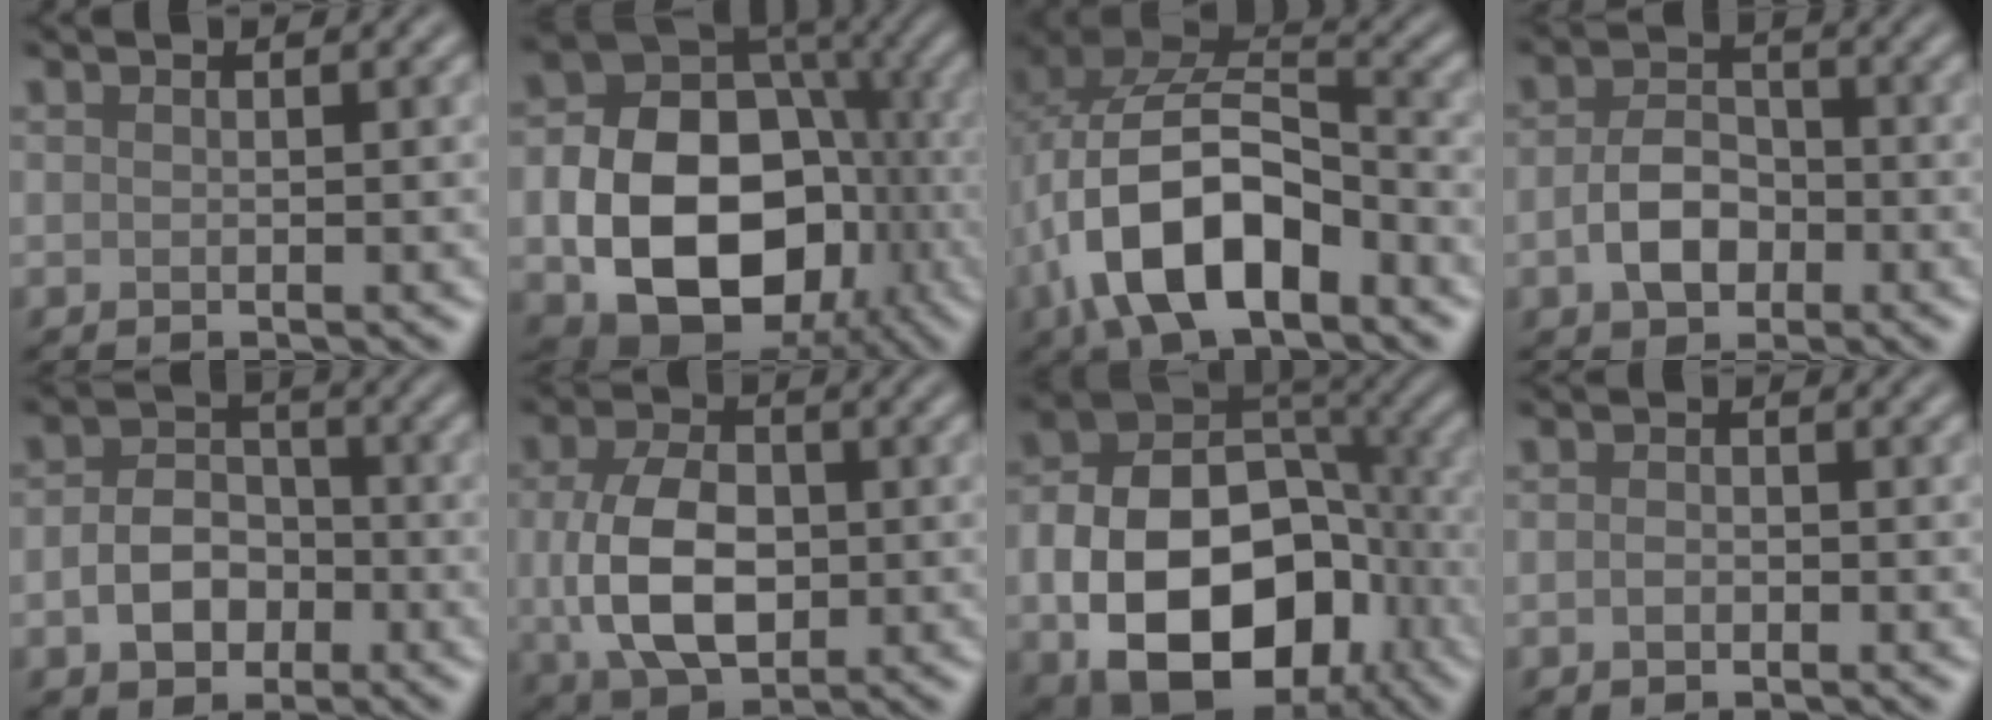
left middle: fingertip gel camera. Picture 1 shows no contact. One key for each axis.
{"total": 13.9, "fx": -3.2, "fy": 10.0, "fz": 9.1, "tx": -0.144, "ty": -0.022, "tz": -0.061}
{"total": 11.4, "fx": -4.1, "fy": 6.2, "fz": 8.6, "tx": -0.171, "ty": 0.004, "tz": -0.080}
{"total": 4.2, "fx": -1.2, "fy": 2.9, "fz": 2.8, "tx": -0.054, "ty": 0.002, "tz": -0.026}
{"total": 4.2, "fx": -1.4, "fy": 3.2, "fz": 2.4, "tx": -0.040, "ty": 0.001, "tz": -0.027}
{"total": 7.8, "fx": -0.3, "fy": 5.2, "fz": 5.8, "tx": -0.125, "ty": -0.007, "tz": -0.005}
{"total": 14.3, "fx": -4.0, "fy": 9.8, "fz": 9.6, "tx": -0.167, "ty": -0.024, "tz": -0.069}
{"total": 1.0, "fx": -0.4, "fy": 0.7, "fz": 0.6, "tx": -0.014, "ty": 0.000, "tz": -0.010}